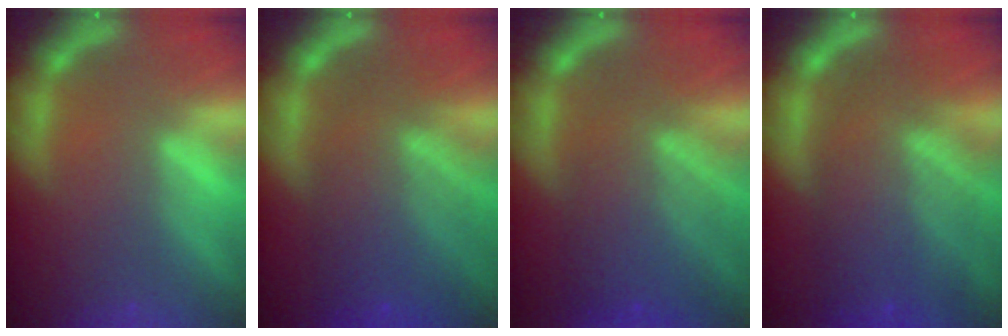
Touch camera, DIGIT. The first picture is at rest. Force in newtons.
{"total": 8.6}
{"total": 7.5}
{"total": 9.5}